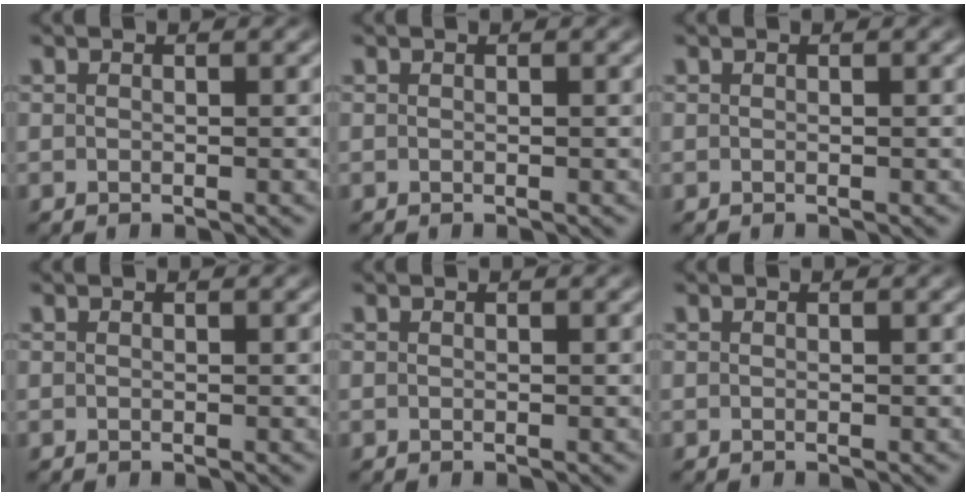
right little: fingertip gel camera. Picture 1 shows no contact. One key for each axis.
{"total": 0.0}
{"total": 0.0}
{"total": 0.0}
{"total": 0.0}
{"total": 0.0}